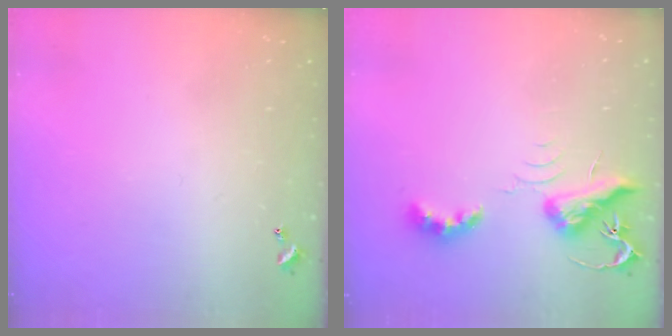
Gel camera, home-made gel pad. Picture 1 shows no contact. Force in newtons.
{"total": 6.6, "press": 6.6, "slide": 0.3}